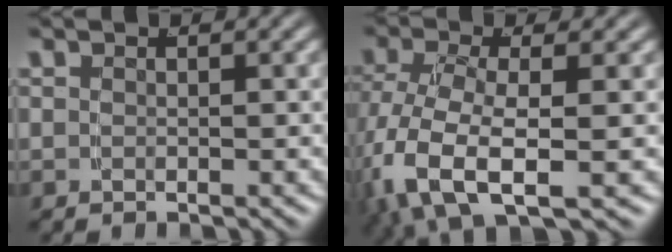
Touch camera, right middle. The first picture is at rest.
{"total": 8.1, "force": [-2.5, 5.1, 5.7], "torque": [-0.167, -0.052, -0.018]}